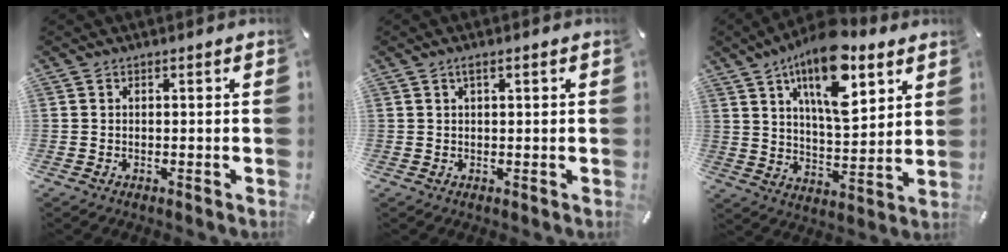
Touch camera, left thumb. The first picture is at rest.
{"total": 1.4, "force": [0.8, 0.4, 1.1], "torque": [-0.023, 0.003, 0.013]}
{"total": 17.4, "force": [10.3, 7.6, 11.8], "torque": [-0.192, -0.038, 0.172]}